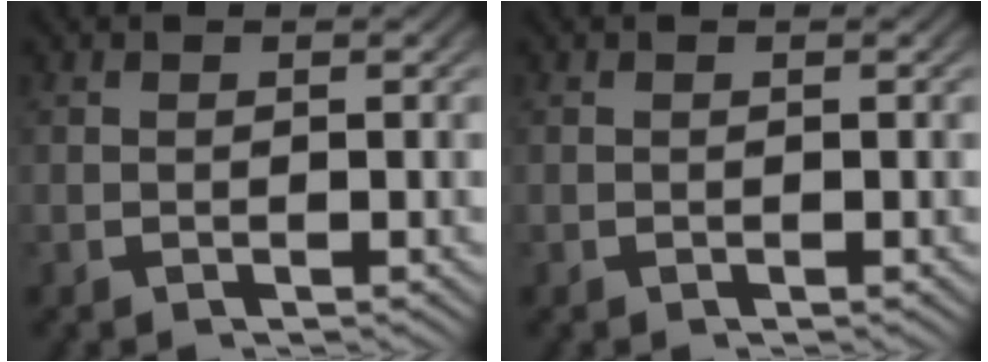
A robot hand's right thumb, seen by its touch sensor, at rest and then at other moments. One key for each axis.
{"total": 0.0}